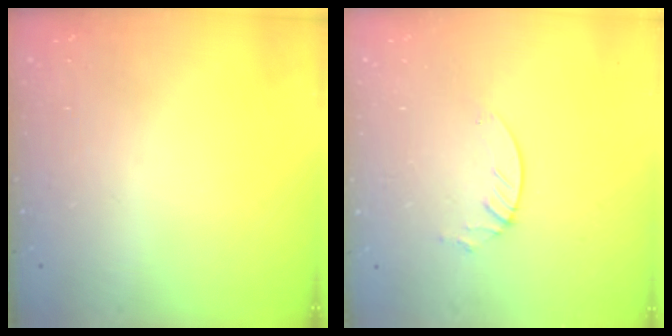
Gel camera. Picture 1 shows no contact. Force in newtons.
{"total": 3.3, "press": 3.2, "slide": 0.3}